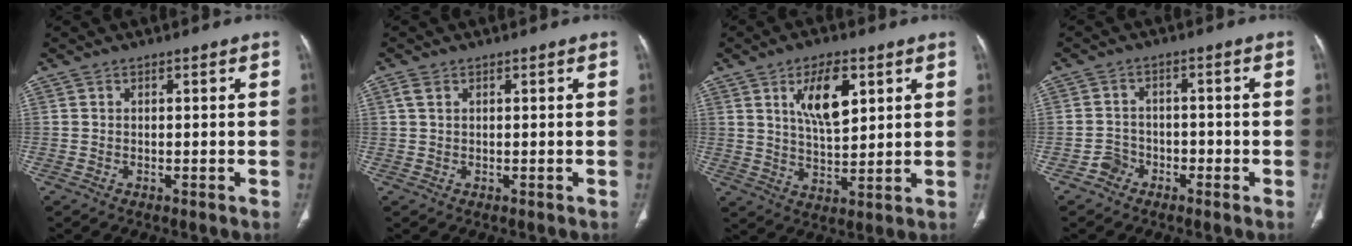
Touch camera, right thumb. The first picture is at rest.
{"total": 1.4, "force": [0.6, 0.8, 0.9], "torque": [-0.029, 0.004, 0.015]}
{"total": 10.2, "force": [4.2, 4.5, 8.1], "torque": [-0.119, -0.022, 0.079]}
{"total": 3.3, "force": [-2.0, 2.5, 0.3], "torque": [0.008, 0.021, -0.041]}